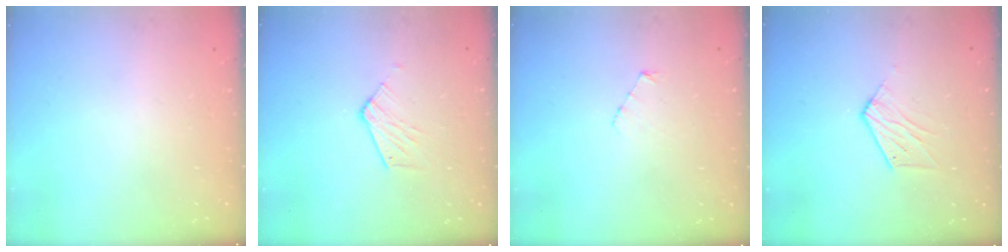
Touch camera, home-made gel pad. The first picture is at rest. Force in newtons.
{"total": 7.0, "press": 7.0, "slide": 0.4}
{"total": 3.0, "press": 3.0, "slide": 0.3}
{"total": 6.3, "press": 6.3, "slide": 0.5}